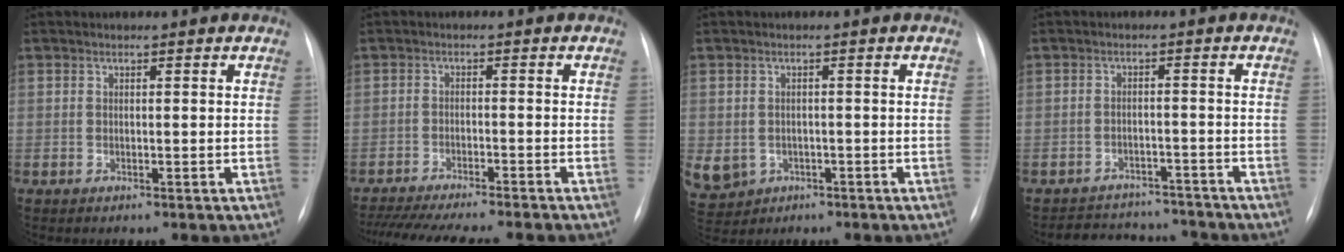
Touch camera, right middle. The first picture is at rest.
{"total": 16.8, "force": [-14.8, 1.6, 7.8], "torque": [-0.143, -0.031, -0.209]}
{"total": 12.6, "force": [-4.6, 10.9, 4.4], "torque": [-0.147, 0.000, -0.053]}
{"total": 9.2, "force": [-8.6, 3.0, 0.9], "torque": [-0.013, 0.013, -0.112]}